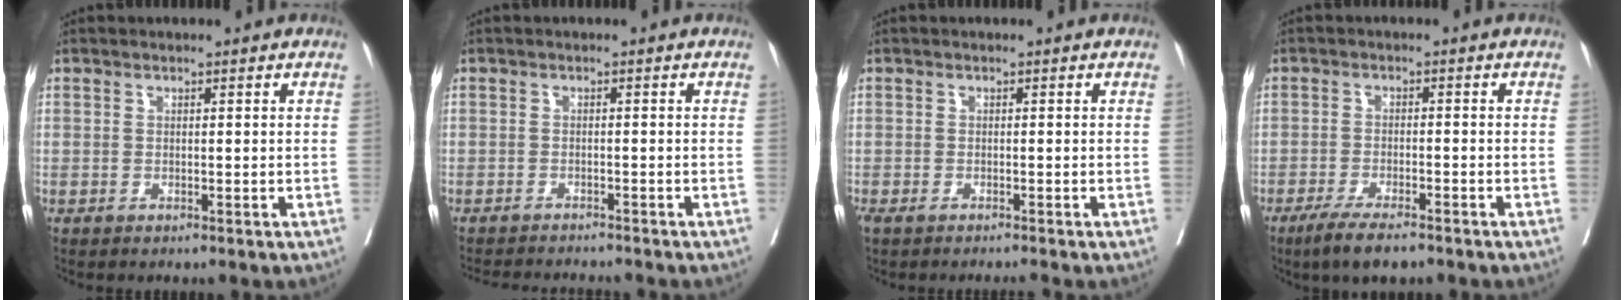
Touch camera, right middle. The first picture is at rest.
{"total": 7.8, "force": [-7.4, 0.6, 2.4], "torque": [-0.026, -0.006, -0.103]}
{"total": 2.5, "force": [-2.2, 0.1, 1.1], "torque": [-0.013, -0.005, -0.036]}
{"total": 6.2, "force": [-4.6, 1.2, 4.0], "torque": [-0.068, -0.011, -0.075]}